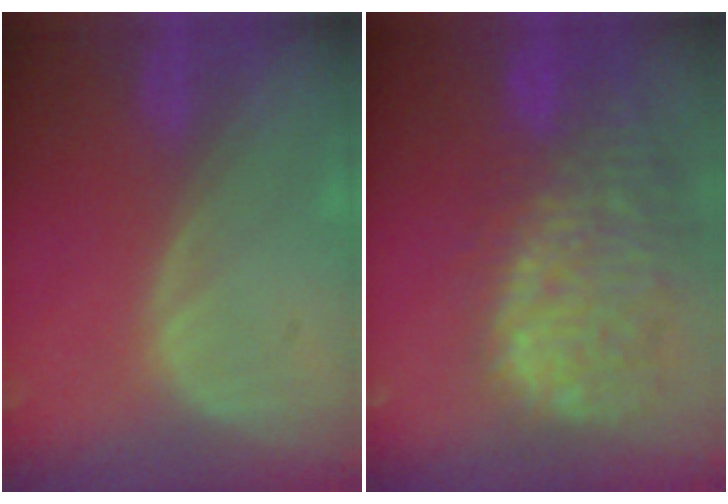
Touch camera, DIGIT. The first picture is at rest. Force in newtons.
{"total": 14.4, "press": 11.9, "slide": 8.2}